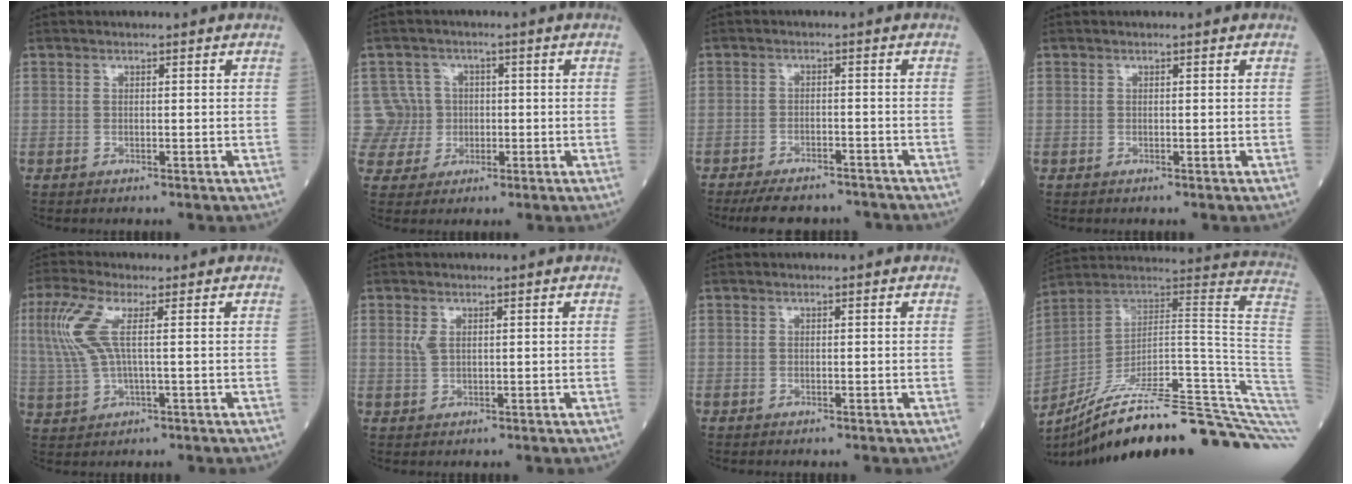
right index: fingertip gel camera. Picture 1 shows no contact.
{"total": 6.2, "force": [0.3, 6.2, -0.3], "torque": [0.015, 0.019, 0.008]}
{"total": 9.2, "force": [-8.4, 2.5, 2.9], "torque": [-0.040, 0.000, -0.117]}
{"total": 0.0}
{"total": 7.1, "force": [1.6, 1.6, 6.7], "torque": [-0.178, 0.012, 0.034]}
{"total": 1.7, "force": [0.7, 0.8, 1.3], "torque": [-0.030, 0.001, 0.017]}
{"total": 0.0}
{"total": 33.7, "force": [-24.8, 1.4, 22.8], "torque": [-0.189, 0.001, -0.348]}